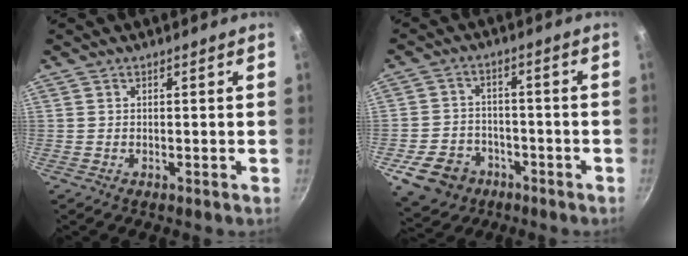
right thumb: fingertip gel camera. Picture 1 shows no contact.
{"total": 10.7, "force": [-5.1, 8.1, 4.8], "torque": [-0.070, 0.033, -0.078]}